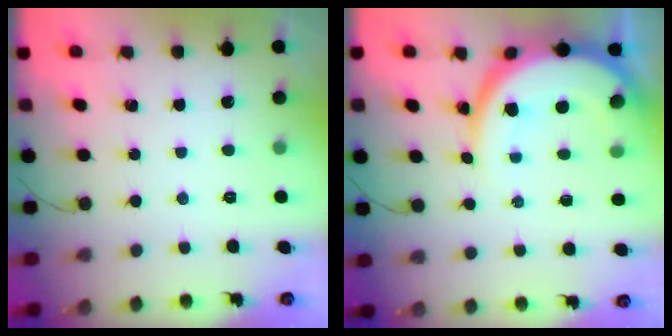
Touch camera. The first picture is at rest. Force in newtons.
{"total": 12.6, "press": 12.6, "slide": 0.9}